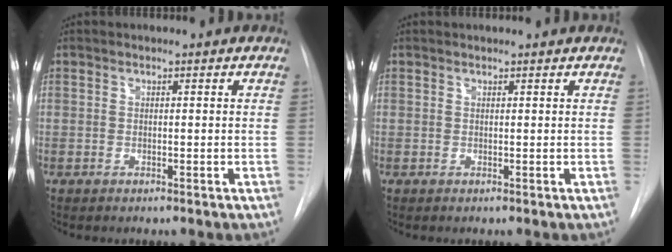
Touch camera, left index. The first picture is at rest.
{"total": 1.6, "force": [1.6, 0.0, 0.4], "torque": [-0.007, 0.015, 0.022]}